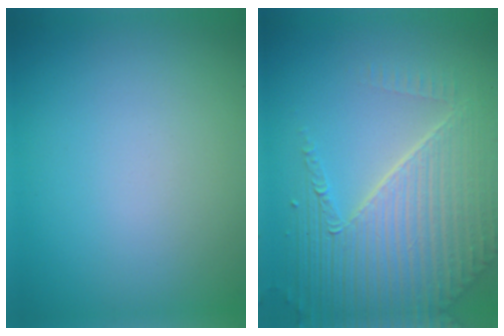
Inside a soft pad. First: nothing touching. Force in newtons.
{"total": 8.4, "press": 5.6, "slide": 6.3}